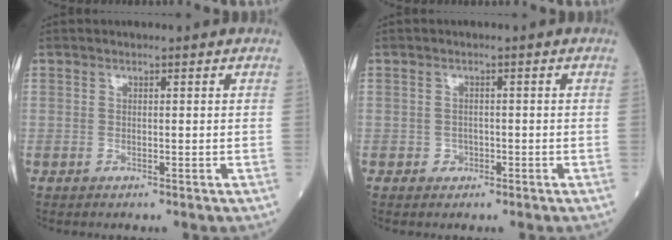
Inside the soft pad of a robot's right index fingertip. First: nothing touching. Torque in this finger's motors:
{"motor_torque": [0.09, -0.12, 0.03, 0.00]}